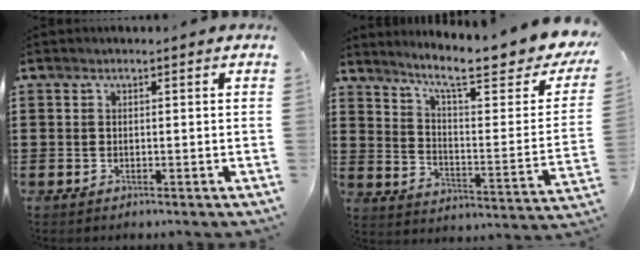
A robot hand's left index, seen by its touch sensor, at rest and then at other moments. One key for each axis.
{"total": 10.3, "fx": 7.8, "fy": 1.2, "fz": 6.5, "tx": -0.125, "ty": -0.059, "tz": 0.120}